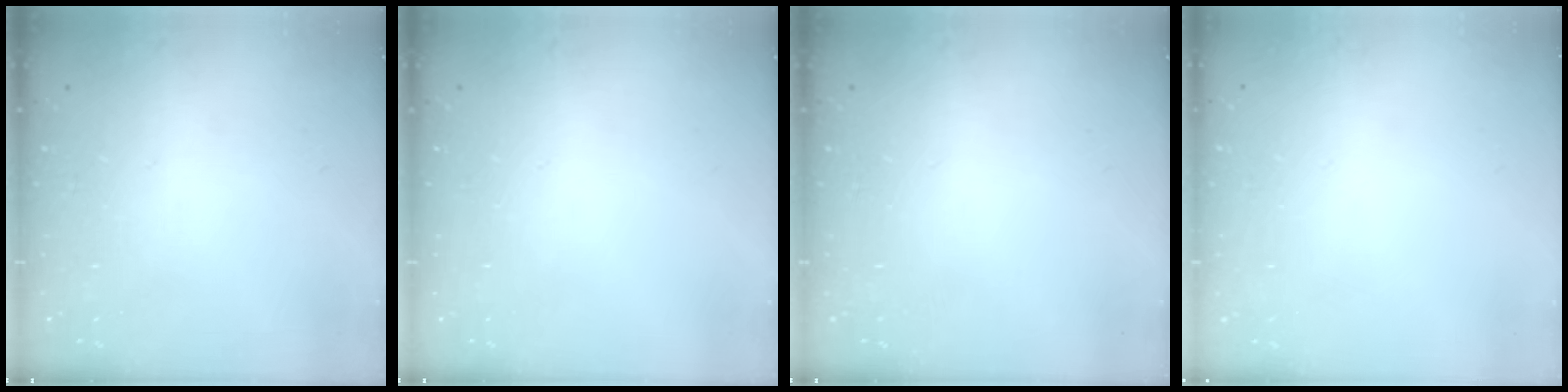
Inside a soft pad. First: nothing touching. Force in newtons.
{"total": 0.0}
{"total": 0.0}
{"total": 0.0}